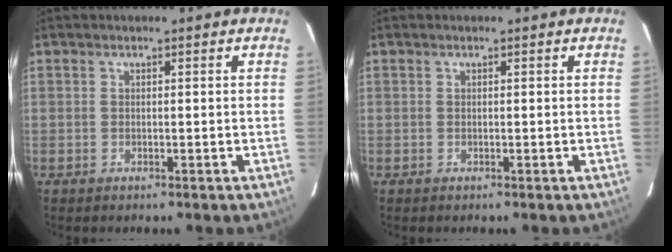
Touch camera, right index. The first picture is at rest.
{"total": 0.0}